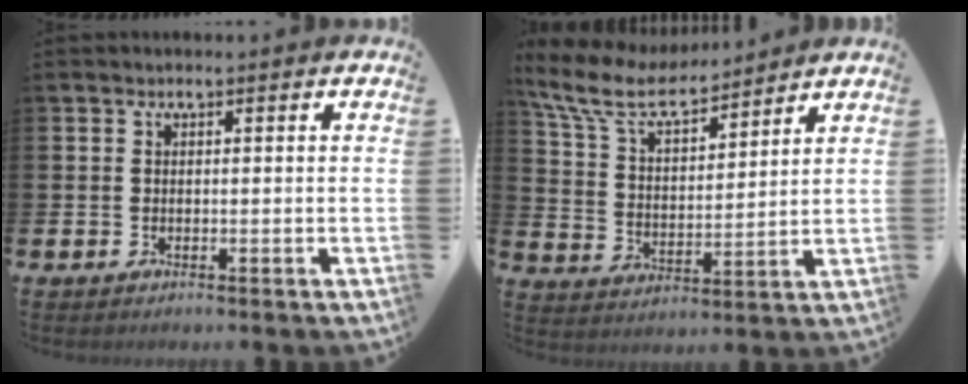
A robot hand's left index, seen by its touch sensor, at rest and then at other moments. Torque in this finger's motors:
{"motor_torque": [0.96, -1.18, 0.19, 0.20]}